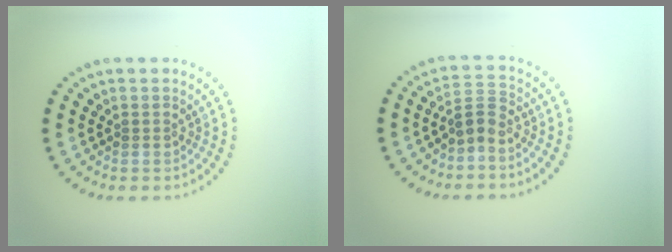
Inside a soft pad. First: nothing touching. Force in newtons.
{"total": 2.2, "press": 1.5, "slide": 1.6}